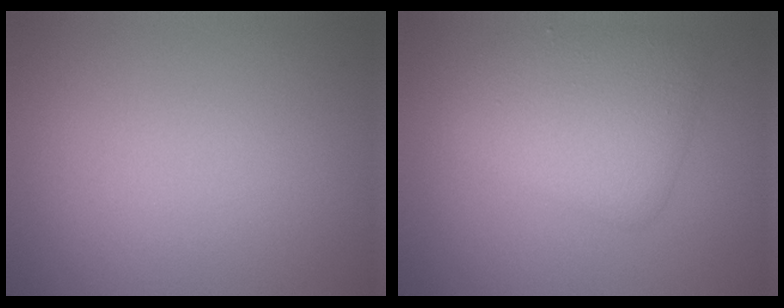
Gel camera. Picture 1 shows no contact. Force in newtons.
{"total": 4.4, "press": 4.4, "slide": 0.0}